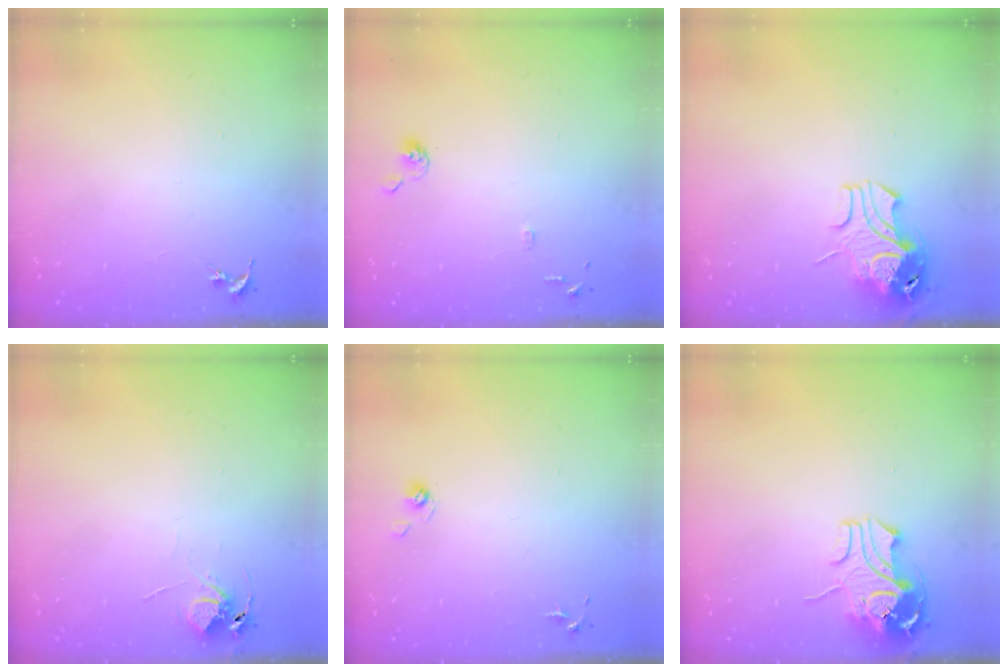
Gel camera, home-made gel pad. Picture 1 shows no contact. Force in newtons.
{"total": 7.0, "press": 7.0, "slide": 0.7}
{"total": 9.7, "press": 9.6, "slide": 1.4}
{"total": 5.7, "press": 5.7, "slide": 0.3}
{"total": 3.9, "press": 3.5, "slide": 1.7}
{"total": 10.6, "press": 10.6, "slide": 0.8}